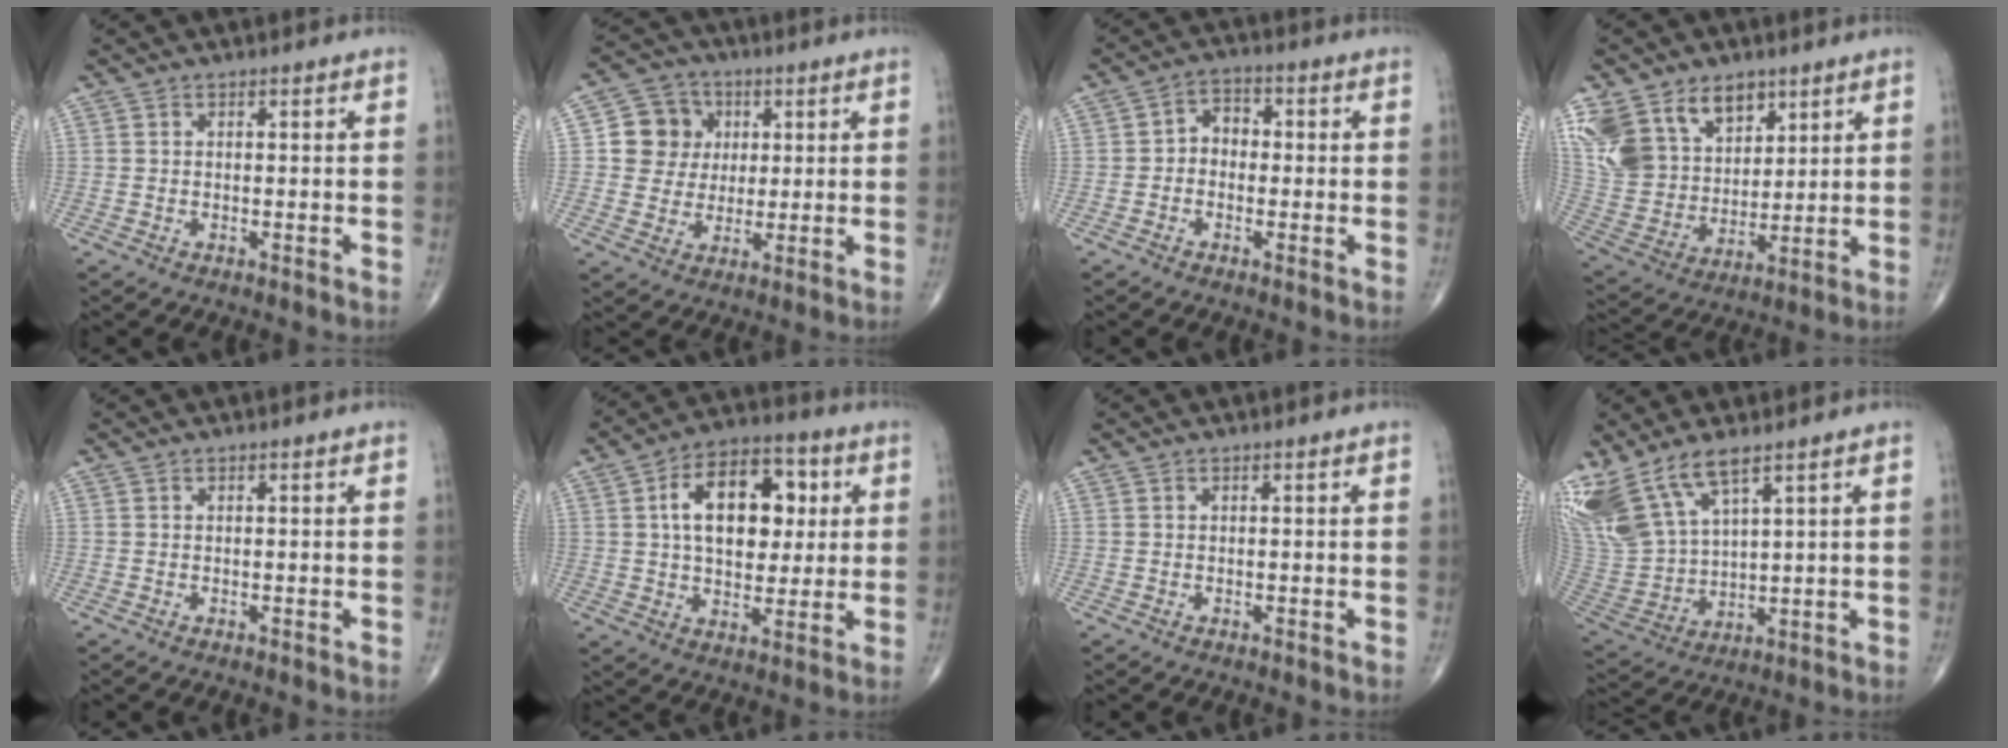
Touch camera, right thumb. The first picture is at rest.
{"total": 9.3, "force": [1.8, 8.7, 2.9], "torque": [-0.012, 0.002, 0.026]}
{"total": 4.7, "force": [-0.3, 3.8, 2.8], "torque": [-0.022, 0.023, -0.016]}
{"total": 19.1, "force": [10.1, 12.9, 9.8], "torque": [-0.182, -0.019, 0.209]}
{"total": 0.0}
{"total": 16.6, "force": [3.7, 10.2, 12.6], "torque": [-0.161, 0.009, 0.057]}
{"total": 0.0}
{"total": 15.6, "force": [10.1, 6.1, 10.3], "torque": [-0.226, -0.037, 0.219]}